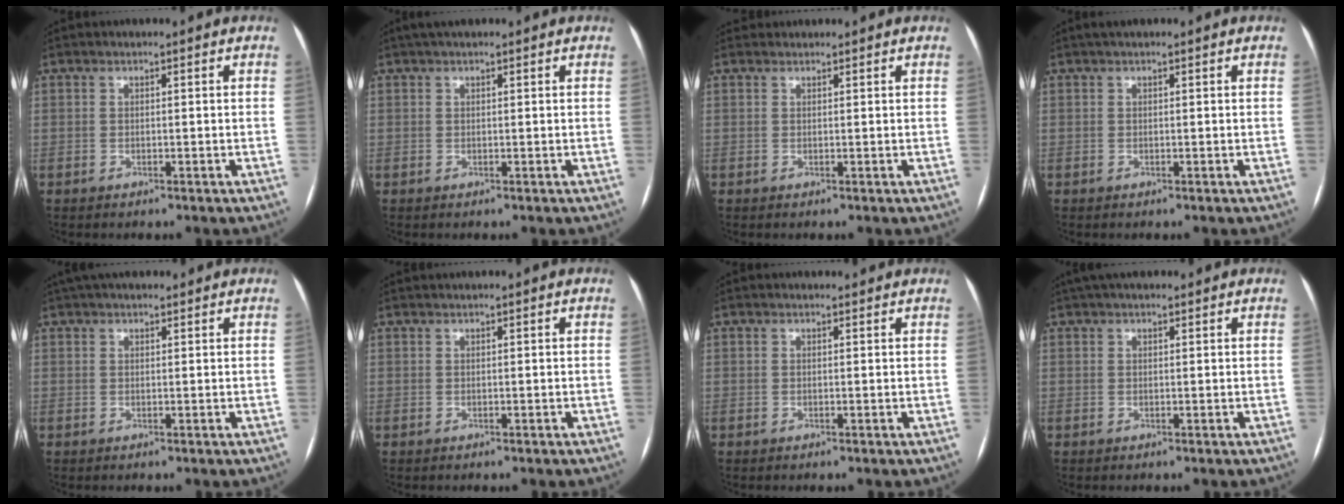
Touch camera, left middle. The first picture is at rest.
{"total": 3.5, "force": [2.7, 0.9, 2.0], "torque": [-0.032, 0.032, 0.044]}
{"total": 1.2, "force": [1.1, 0.4, -0.2], "torque": [0.000, 0.020, 0.021]}
{"total": 1.9, "force": [1.4, 0.4, 1.2], "torque": [-0.018, 0.026, 0.022]}
{"total": 7.1, "force": [6.0, 2.1, 3.2], "torque": [-0.048, 0.041, 0.095]}
{"total": 0.7, "force": [0.7, -0.1, 0.1], "torque": [-0.002, 0.016, 0.018]}
{"total": 1.3, "force": [1.2, 0.4, 0.0], "torque": [-0.008, 0.006, 0.012]}
{"total": 6.1, "force": [5.0, 1.8, 3.0], "torque": [-0.045, 0.041, 0.081]}